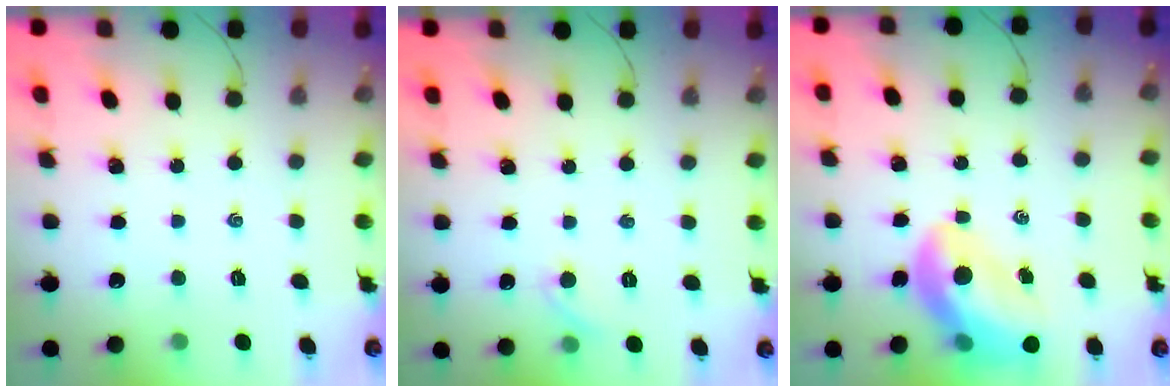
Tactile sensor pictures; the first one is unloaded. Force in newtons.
{"total": 4.4, "press": 4.0, "slide": 1.6}
{"total": 13.6, "press": 13.1, "slide": 3.7}